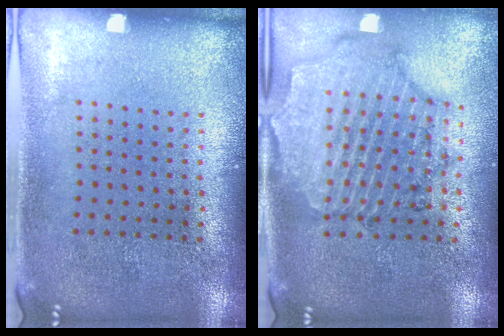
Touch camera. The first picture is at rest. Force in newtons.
{"total": 1.6, "press": 1.6, "slide": 0.3}